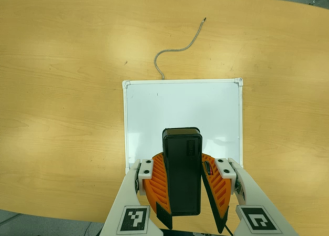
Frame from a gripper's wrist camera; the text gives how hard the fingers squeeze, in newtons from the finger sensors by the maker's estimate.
{"total": 9.0, "left": 9.3, "right": 8.7}